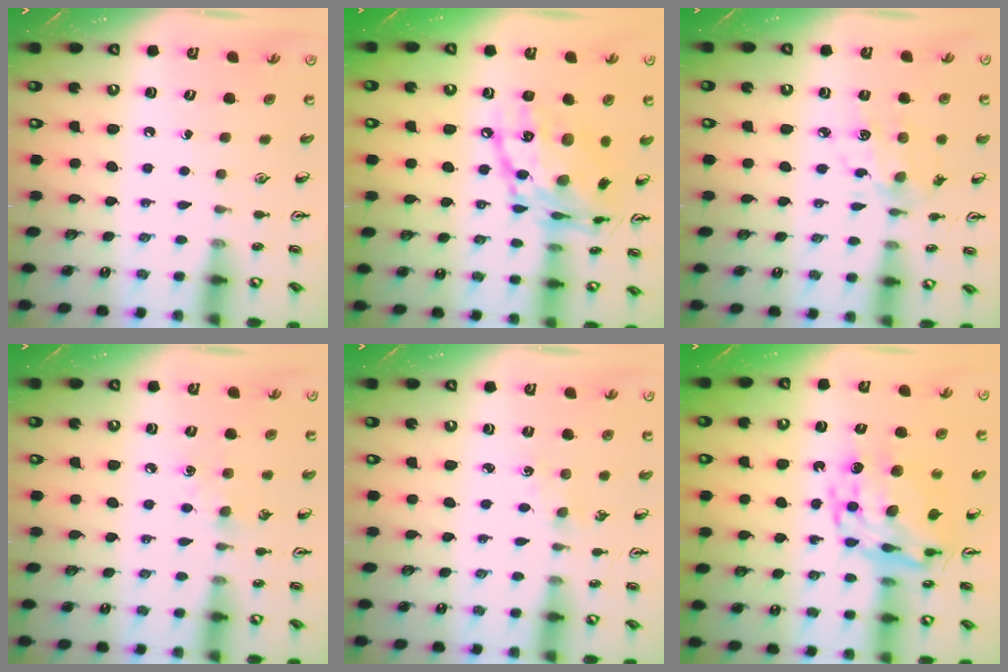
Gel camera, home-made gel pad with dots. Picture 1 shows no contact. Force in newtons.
{"total": 18.8, "press": 18.7, "slide": 1.4}
{"total": 8.7, "press": 8.7, "slide": 0.5}
{"total": 6.5, "press": 6.4, "slide": 1.0}
{"total": 1.2, "press": 1.2, "slide": 0.3}
{"total": 14.8, "press": 14.7, "slide": 1.3}